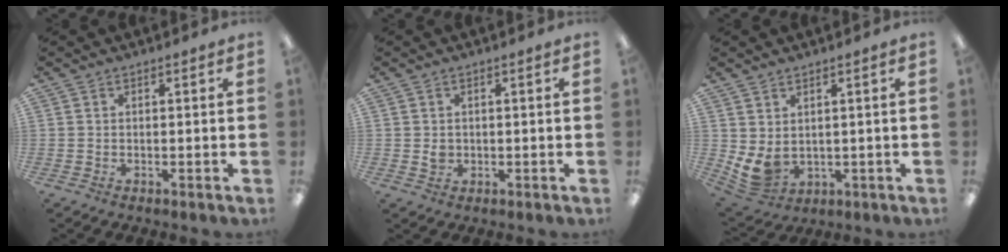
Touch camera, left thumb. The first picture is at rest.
{"total": 2.0, "force": [0.0, 1.8, 1.0], "torque": [-0.011, 0.001, -0.003]}
{"total": 5.6, "force": [1.0, 4.2, 3.6], "torque": [-0.091, -0.016, 0.019]}